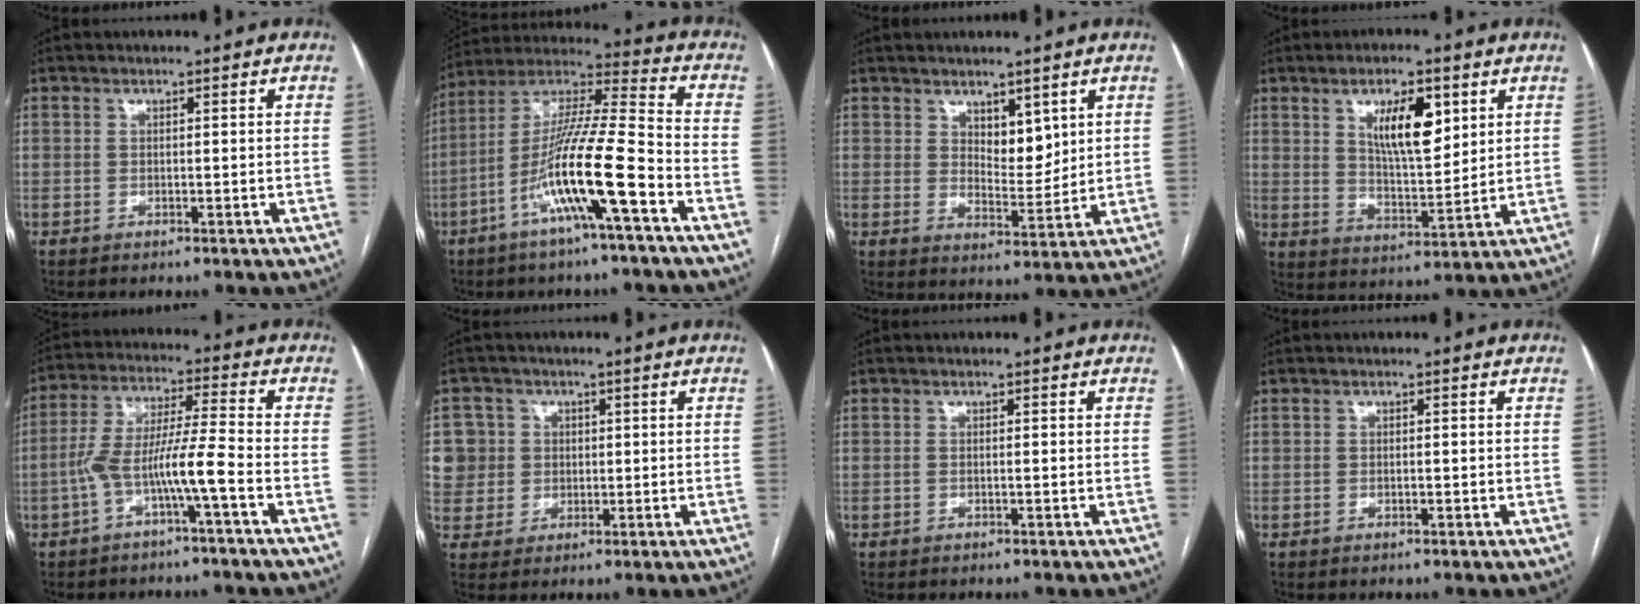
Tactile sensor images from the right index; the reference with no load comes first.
{"total": 15.8, "force": [-6.5, 0.2, 14.4], "torque": [-0.278, 0.001, -0.124]}
{"total": 5.2, "force": [2.8, 2.7, 3.5], "torque": [-0.052, -0.008, 0.052]}
{"total": 10.0, "force": [4.2, 3.3, 8.4], "torque": [-0.142, 0.000, 0.079]}
{"total": 8.7, "force": [-3.5, -0.4, 7.9], "torque": [-0.156, 0.027, -0.066]}
{"total": 9.0, "force": [1.6, 8.8, 0.9], "torque": [-0.034, 0.034, 0.046]}
{"total": 0.0}
{"total": 0.6, "force": [-0.2, 0.2, 0.6], "torque": [-0.012, 0.000, -0.001]}